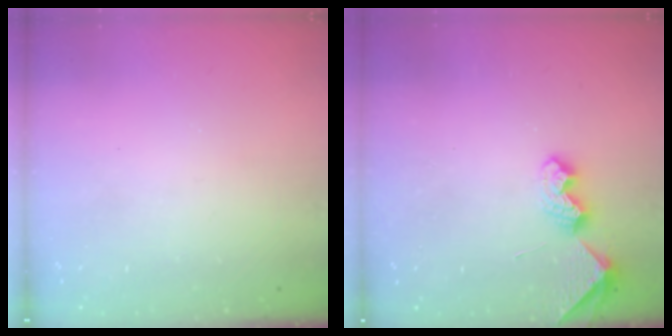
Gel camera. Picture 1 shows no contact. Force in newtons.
{"total": 6.6, "press": 6.6, "slide": 0.3}